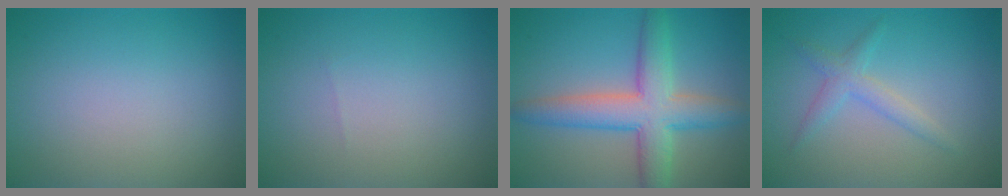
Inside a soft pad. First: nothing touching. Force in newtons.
{"total": 0.0}
{"total": 6.7, "press": 6.7, "slide": 0.2}
{"total": 2.0, "press": 2.0, "slide": 0.1}